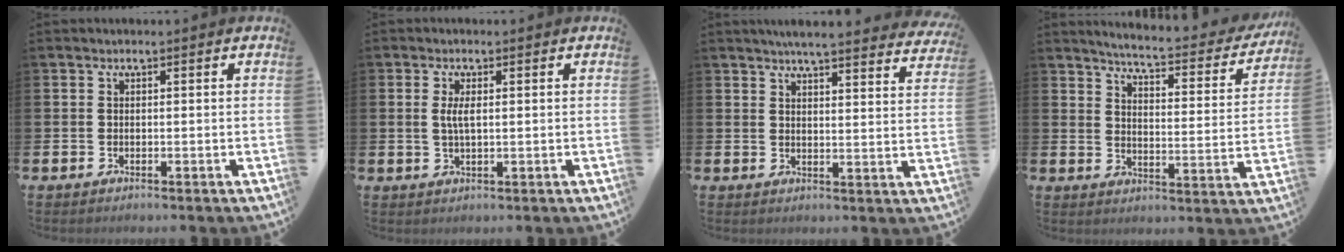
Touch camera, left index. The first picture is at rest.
{"total": 2.4, "force": [0.6, 0.8, 2.2], "torque": [-0.044, 0.003, 0.008]}
{"total": 5.2, "force": [5.0, -0.1, 1.4], "torque": [-0.030, -0.028, 0.087]}
{"total": 4.7, "force": [4.4, 0.2, 1.7], "torque": [-0.049, -0.040, 0.066]}